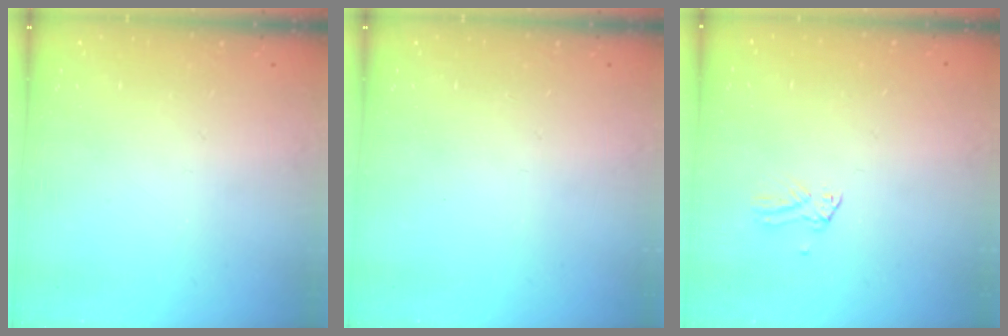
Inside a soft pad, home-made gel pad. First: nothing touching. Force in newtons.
{"total": 0.0}
{"total": 0.0}